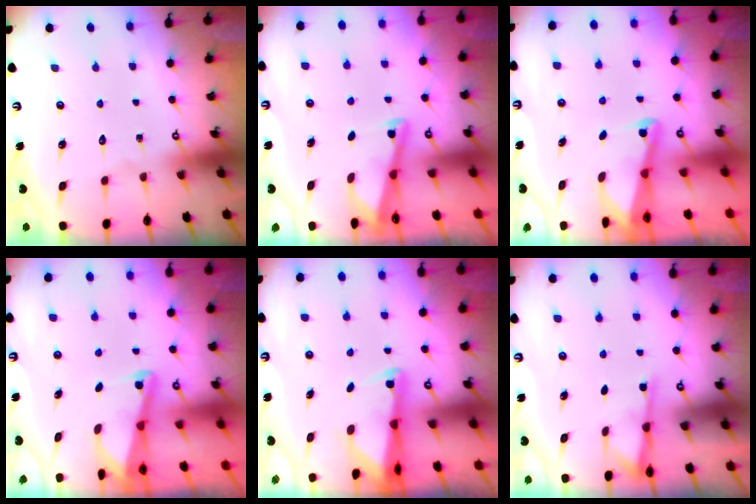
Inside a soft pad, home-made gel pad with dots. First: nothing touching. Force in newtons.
{"total": 3.0, "press": 3.0, "slide": 0.3}
{"total": 2.1, "press": 2.1, "slide": 0.3}
{"total": 2.1, "press": 2.1, "slide": 0.4}
{"total": 2.6, "press": 2.6, "slide": 0.5}
{"total": 2.2, "press": 2.2, "slide": 0.5}